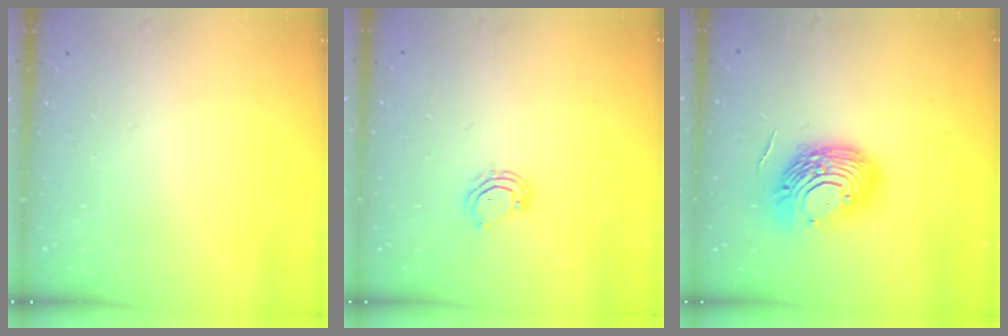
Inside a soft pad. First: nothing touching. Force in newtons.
{"total": 4.6, "press": 4.6, "slide": 0.3}
{"total": 14.5, "press": 14.4, "slide": 1.9}